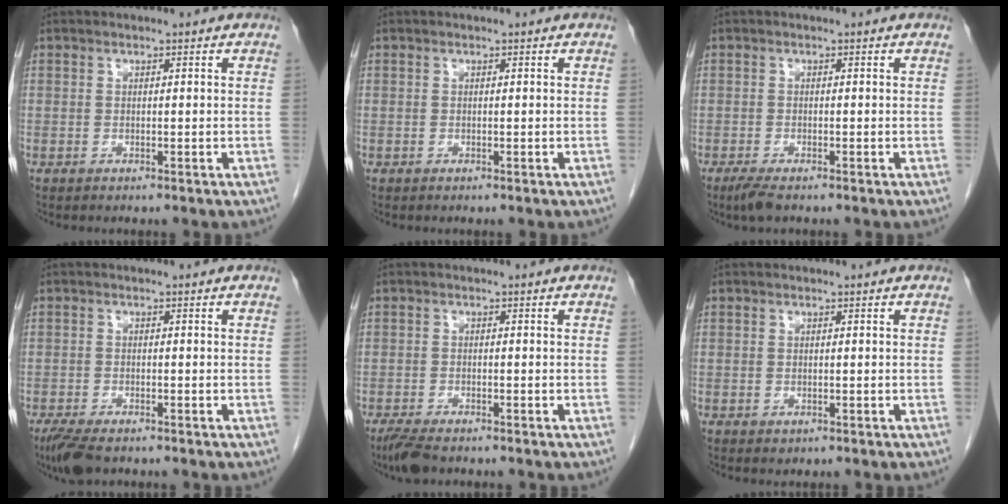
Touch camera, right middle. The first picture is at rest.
{"total": 0.0}
{"total": 2.5, "force": [-1.8, 0.5, 1.7], "torque": [-0.038, -0.008, -0.033]}
{"total": 4.9, "force": [-3.7, 1.5, 2.9], "torque": [-0.056, -0.012, -0.062]}
{"total": 3.9, "force": [-3.1, 1.0, 2.2], "torque": [-0.045, -0.010, -0.052]}
{"total": 0.0}